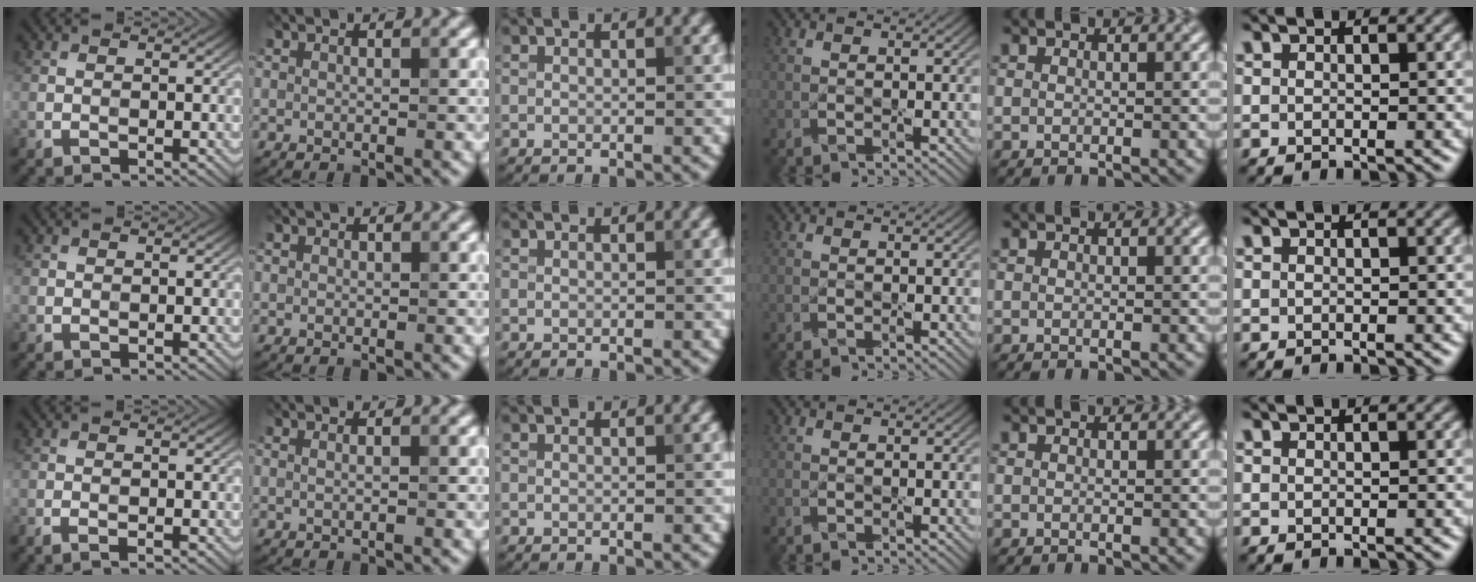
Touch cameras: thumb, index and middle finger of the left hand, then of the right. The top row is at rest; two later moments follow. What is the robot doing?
{"motion": "wipe", "object": "whiteboard"}